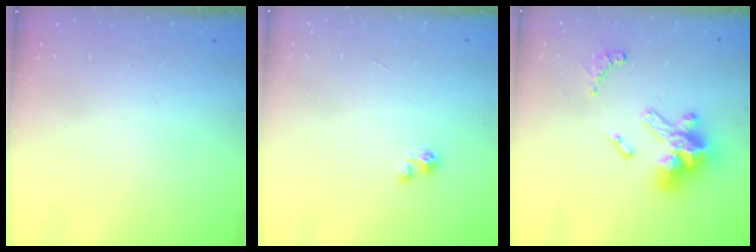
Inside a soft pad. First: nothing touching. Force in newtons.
{"total": 0.8, "press": 0.7, "slide": 0.3}
{"total": 16.2, "press": 16.1, "slide": 1.6}